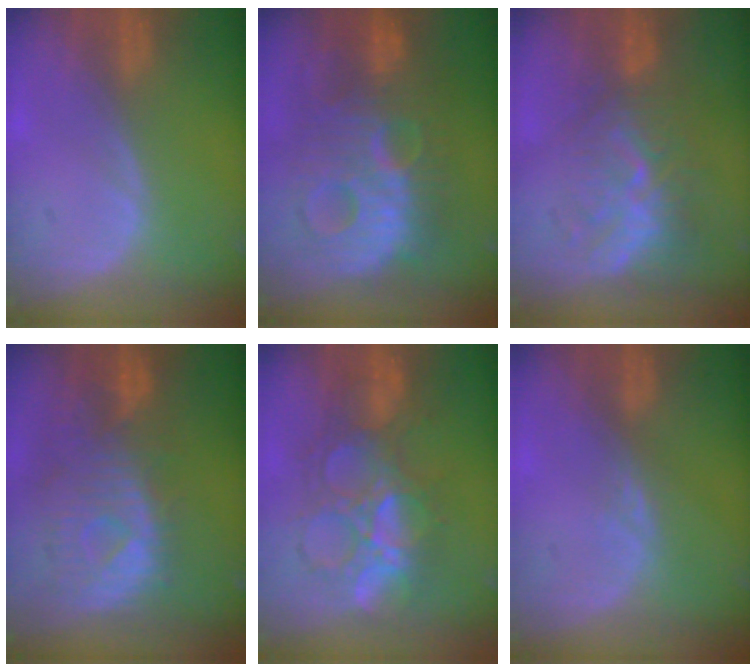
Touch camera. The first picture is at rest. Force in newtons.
{"total": 12.5, "press": 12.5, "slide": 1.0}
{"total": 9.3, "press": 8.3, "slide": 4.1}
{"total": 11.4, "press": 9.9, "slide": 5.7}
{"total": 9.1, "press": 9.1, "slide": 0.6}
{"total": 1.5, "press": 1.3, "slide": 0.8}